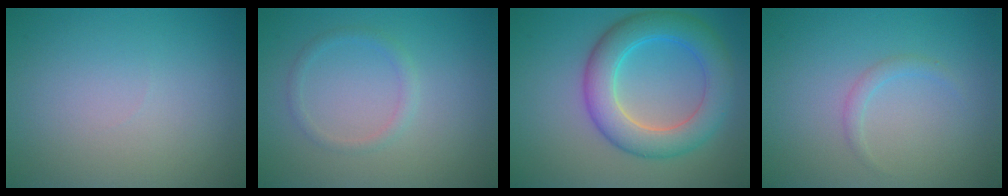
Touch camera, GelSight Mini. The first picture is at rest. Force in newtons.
{"total": 1.3, "press": 1.3, "slide": 0.1}
{"total": 6.4, "press": 6.4, "slide": 0.1}
{"total": 1.0, "press": 1.0, "slide": 0.1}